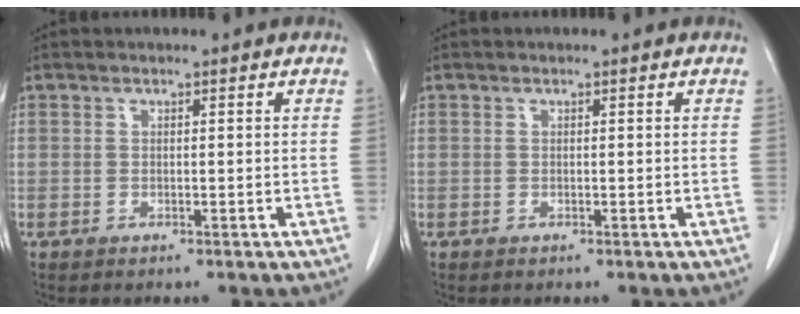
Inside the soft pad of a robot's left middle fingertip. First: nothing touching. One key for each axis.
{"total": 0.0}